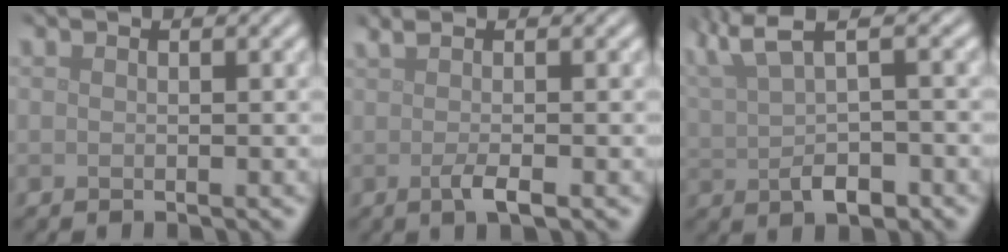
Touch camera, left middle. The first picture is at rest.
{"total": 2.5, "force": [0.0, 0.7, 2.4], "torque": [-0.040, 0.001, -0.003]}
{"total": 6.1, "force": [2.1, 2.3, 5.2], "torque": [-0.102, 0.011, 0.039]}